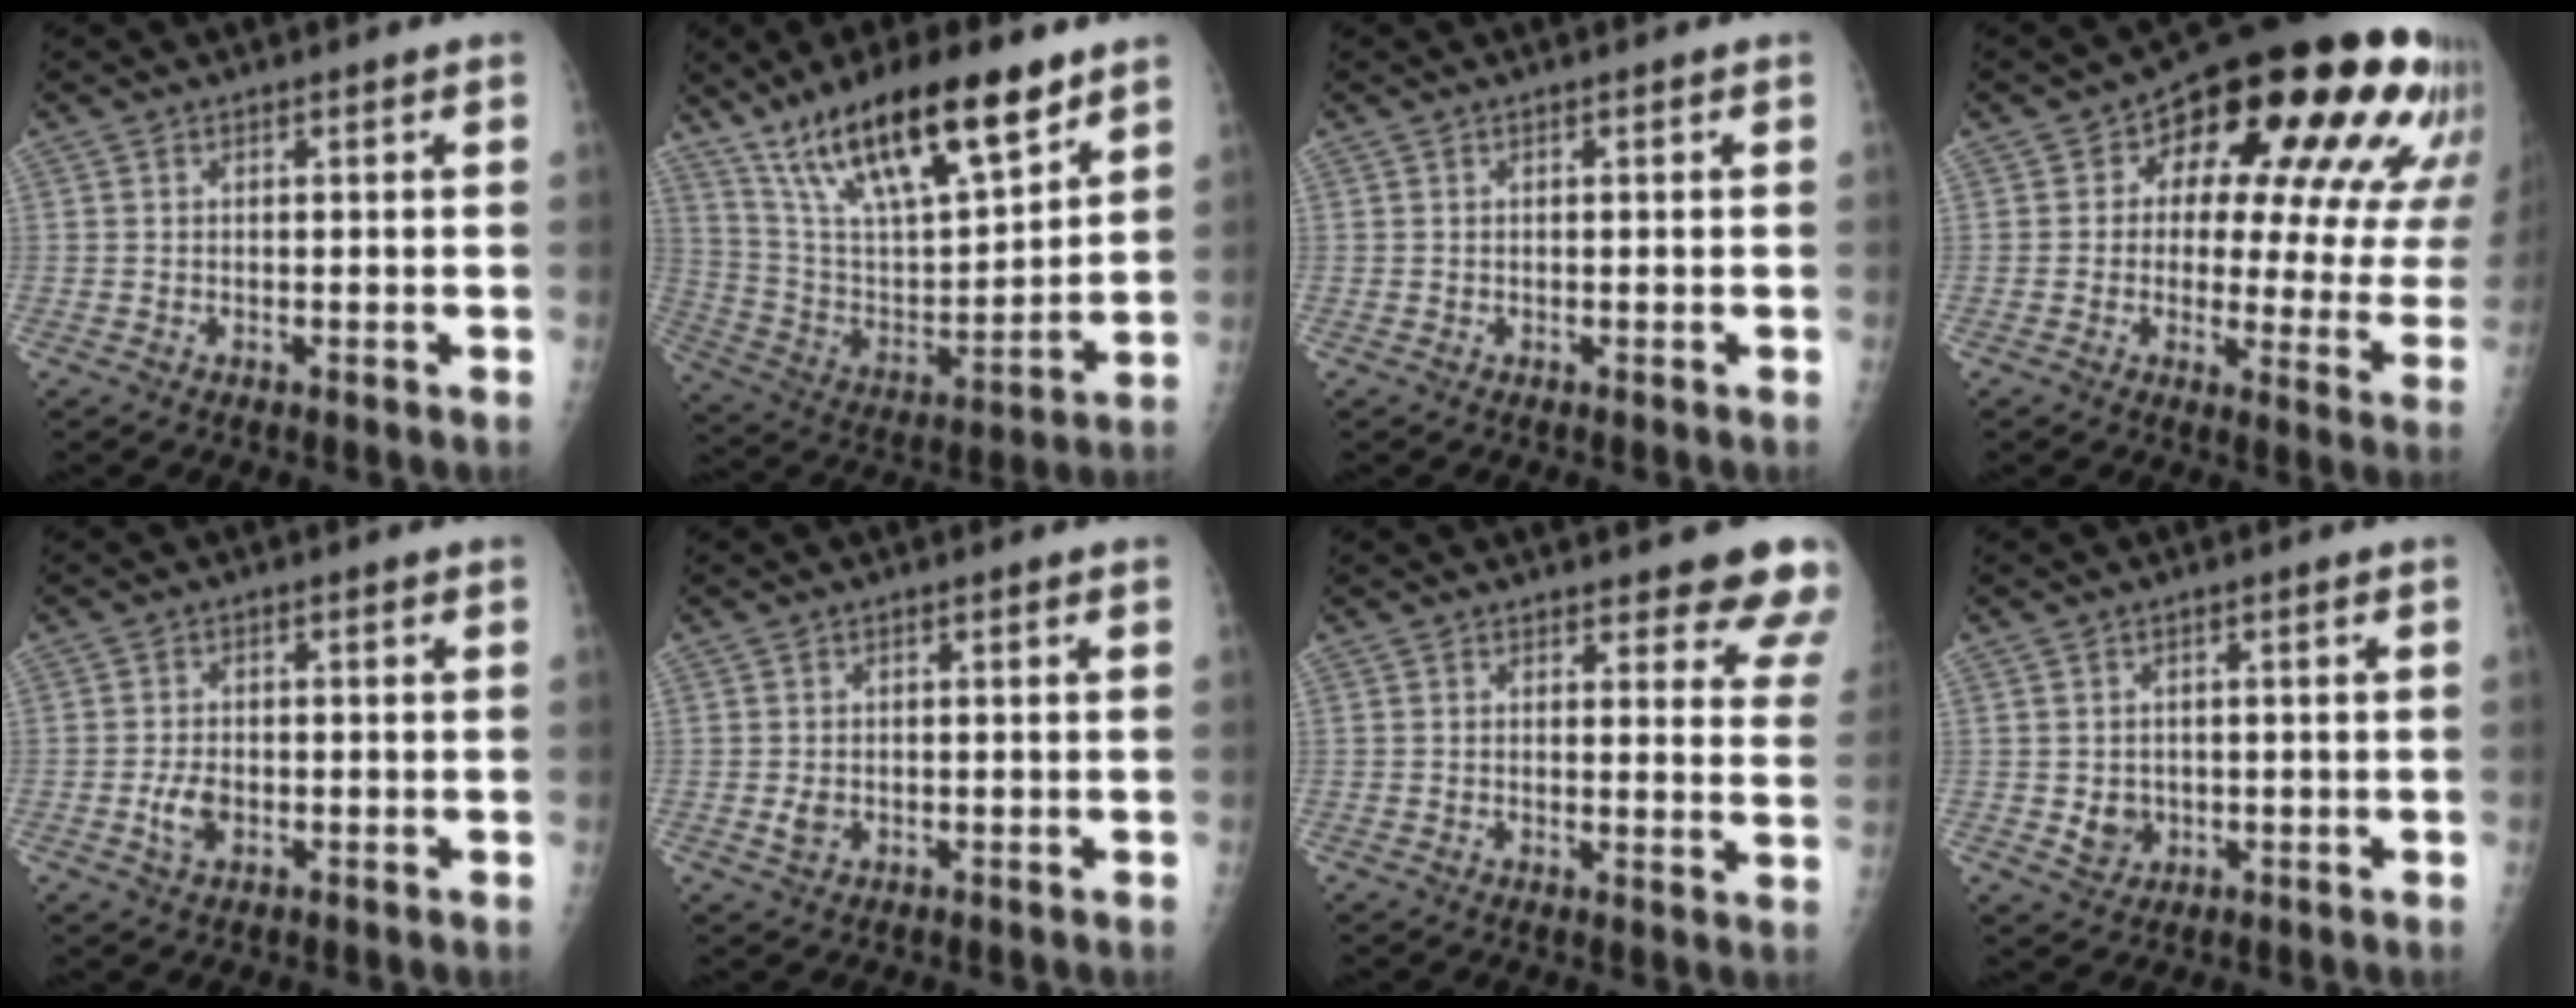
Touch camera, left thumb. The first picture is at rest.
{"total": 23.6, "force": [15.6, 7.4, 16.1], "torque": [-0.257, -0.044, 0.284]}
{"total": 0.0}
{"total": 25.3, "force": [11.0, 11.5, 19.6], "torque": [-0.211, -0.003, 0.139]}
{"total": 3.7, "force": [-1.0, 2.3, 2.7], "torque": [-0.049, 0.005, -0.018]}
{"total": 1.9, "force": [-0.3, 1.4, 1.2], "torque": [-0.020, -0.002, -0.003]}
{"total": 11.0, "force": [9.7, 3.1, 4.1], "torque": [0.000, -0.055, 0.087]}
{"total": 3.4, "force": [-0.3, 3.0, 1.5], "torque": [-0.011, 0.000, 0.005]}